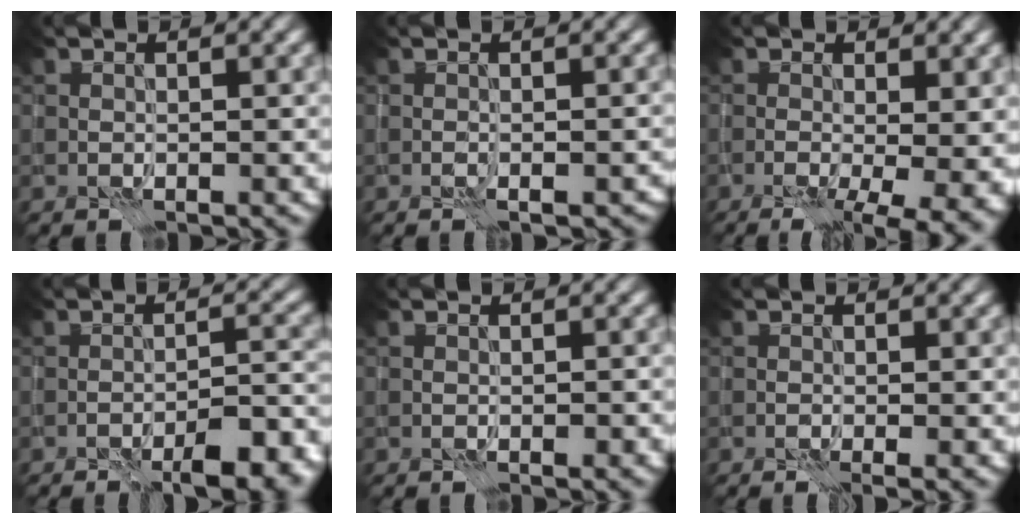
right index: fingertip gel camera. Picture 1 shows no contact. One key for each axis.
{"total": 2.0, "fx": -1.2, "fy": 0.9, "fz": 1.4, "tx": -0.029, "ty": -0.001, "tz": -0.015}
{"total": 8.4, "fx": -2.8, "fy": 3.2, "fz": 7.3, "tx": -0.072, "ty": -0.008, "tz": -0.035}
{"total": 7.1, "fx": -4.6, "fy": 2.1, "fz": 4.9, "tx": -0.066, "ty": 0.004, "tz": -0.062}
{"total": 0.6, "fx": -0.1, "fy": 0.3, "fz": 0.6, "tx": -0.010, "ty": 0.000, "tz": -0.001}
{"total": 0.9, "fx": -0.2, "fy": 0.2, "fz": 0.8, "tx": -0.016, "ty": -0.005, "tz": -0.005}